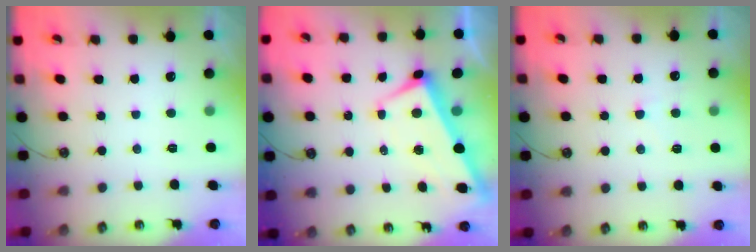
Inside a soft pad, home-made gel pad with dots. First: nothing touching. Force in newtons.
{"total": 1.6, "press": 1.2, "slide": 1.0}
{"total": 5.0, "press": 4.9, "slide": 0.5}